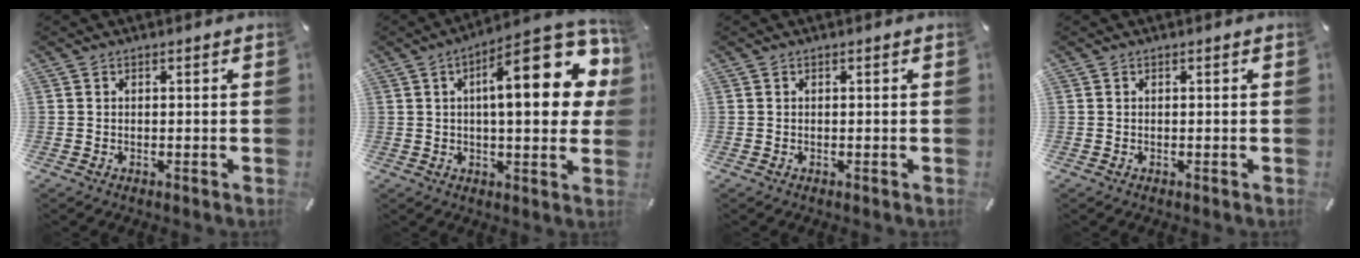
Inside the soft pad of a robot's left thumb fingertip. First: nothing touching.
{"total": 22.8, "force": [6.6, 8.4, 20.1], "torque": [-0.285, -0.023, 0.098]}
{"total": 0.0}
{"total": 0.0}